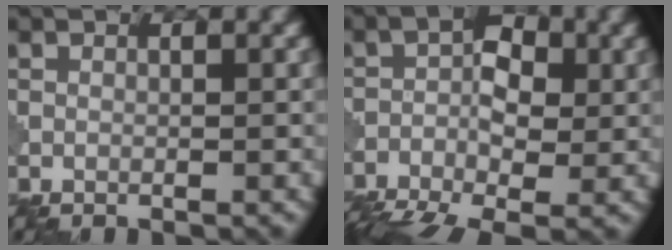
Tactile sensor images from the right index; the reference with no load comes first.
{"total": 8.1, "force": [-3.8, 4.2, 5.8], "torque": [-0.102, -0.009, -0.077]}